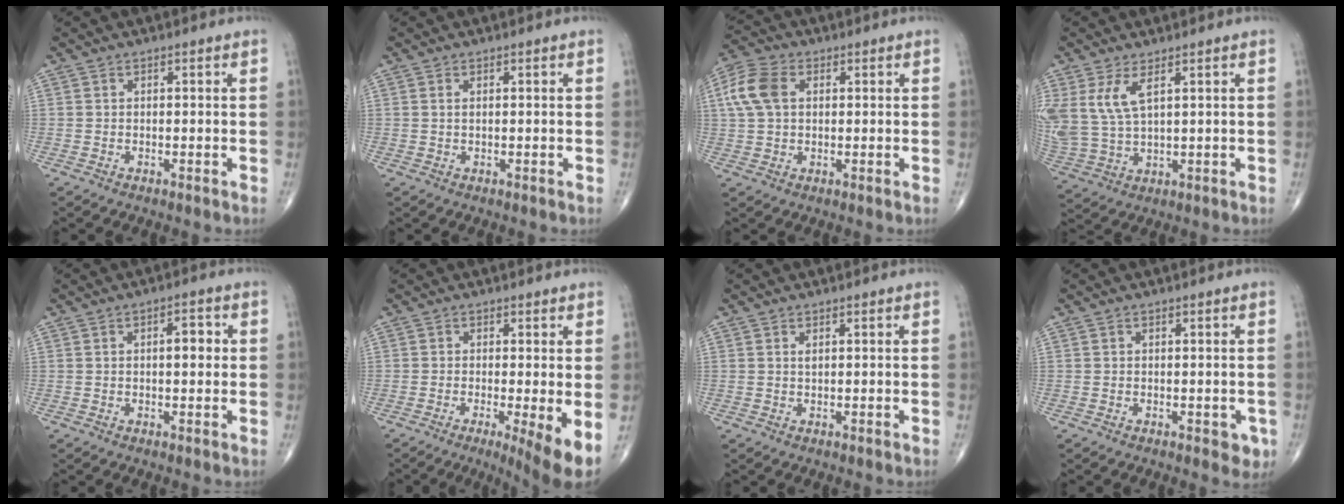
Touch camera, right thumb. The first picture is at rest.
{"total": 0.6, "force": [0.2, 0.2, 0.5], "torque": [-0.017, 0.004, 0.006]}
{"total": 8.4, "force": [1.9, 5.6, 6.0], "torque": [-0.133, 0.016, 0.033]}
{"total": 8.7, "force": [3.6, 3.7, 7.0], "torque": [-0.166, -0.012, 0.087]}
{"total": 3.9, "force": [0.4, 1.7, 3.4], "torque": [-0.043, 0.004, 0.004]}
{"total": 7.0, "force": [-2.0, 1.0, 6.7], "torque": [-0.103, -0.022, -0.036]}
{"total": 0.7, "force": [0.3, 0.3, 0.5], "torque": [-0.010, 0.001, 0.007]}
{"total": 2.5, "force": [-0.7, 1.5, 1.9], "torque": [-0.001, 0.001, -0.007]}